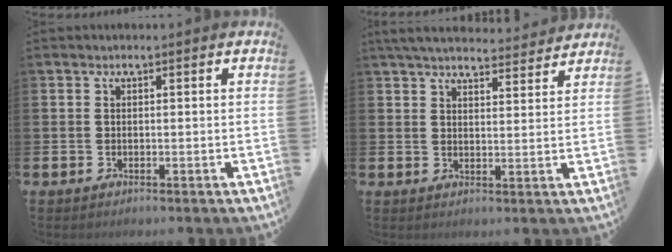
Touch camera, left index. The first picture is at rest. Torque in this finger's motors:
{"motor_torque": [1.00, -1.14, 0.20, 0.09]}